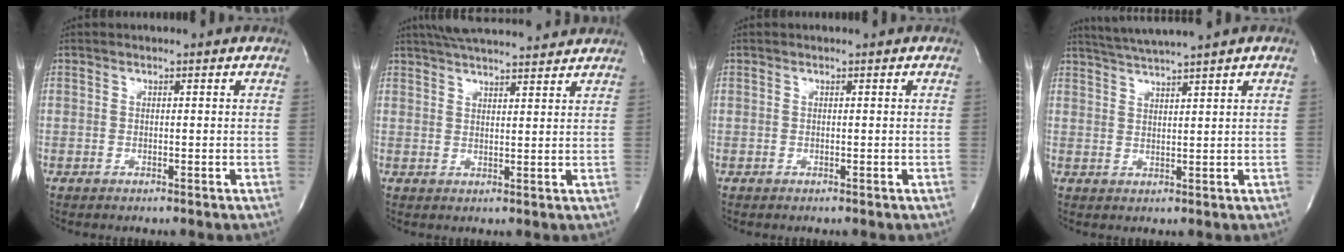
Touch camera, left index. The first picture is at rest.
{"total": 14.1, "force": [12.7, 1.9, 5.7], "torque": [-0.097, 0.038, 0.182]}
{"total": 0.0}
{"total": 5.5, "force": [4.7, -1.6, 2.4], "torque": [-0.046, 0.006, 0.086]}